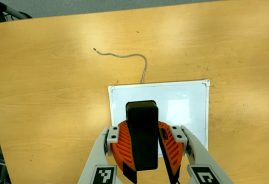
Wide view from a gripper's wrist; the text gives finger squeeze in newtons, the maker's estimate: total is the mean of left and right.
{"total": 10.4, "left": 10.3, "right": 10.4}